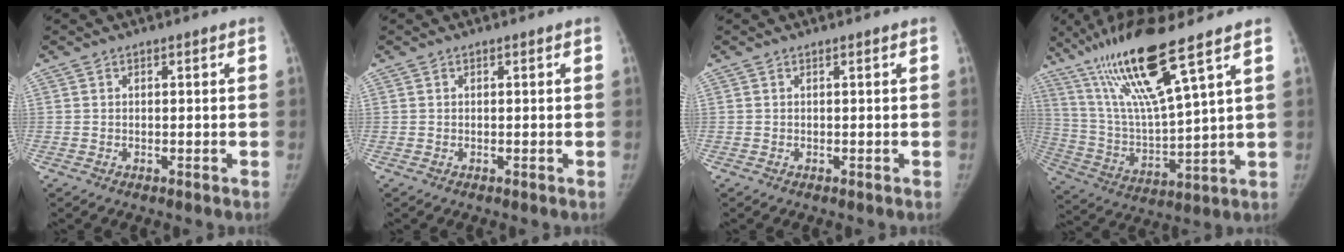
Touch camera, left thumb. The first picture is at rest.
{"total": 0.0}
{"total": 0.0}
{"total": 18.4, "force": [11.5, 1.4, 14.3], "torque": [-0.275, -0.051, 0.221]}